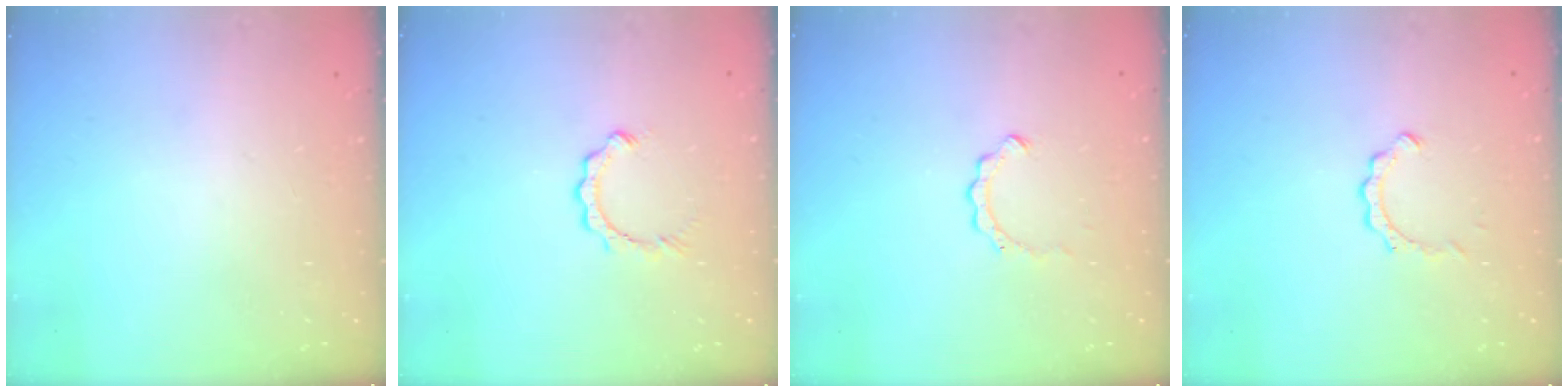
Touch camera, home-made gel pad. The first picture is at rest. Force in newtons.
{"total": 2.5, "press": 2.5, "slide": 0.3}
{"total": 2.6, "press": 2.6, "slide": 0.3}
{"total": 2.1, "press": 2.1, "slide": 0.2}